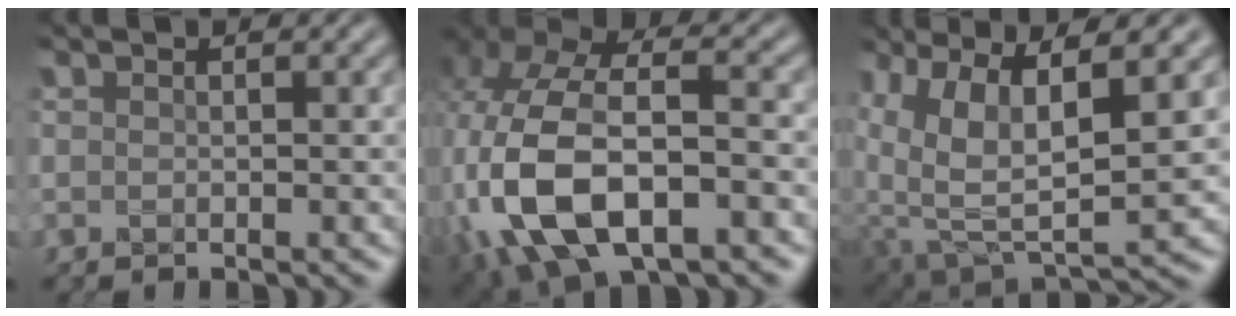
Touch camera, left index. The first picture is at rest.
{"total": 12.8, "force": [-4.1, 7.5, 9.5], "torque": [-0.223, -0.008, -0.074]}
{"total": 10.0, "force": [3.3, 4.4, 8.4], "torque": [-0.169, -0.010, 0.071]}